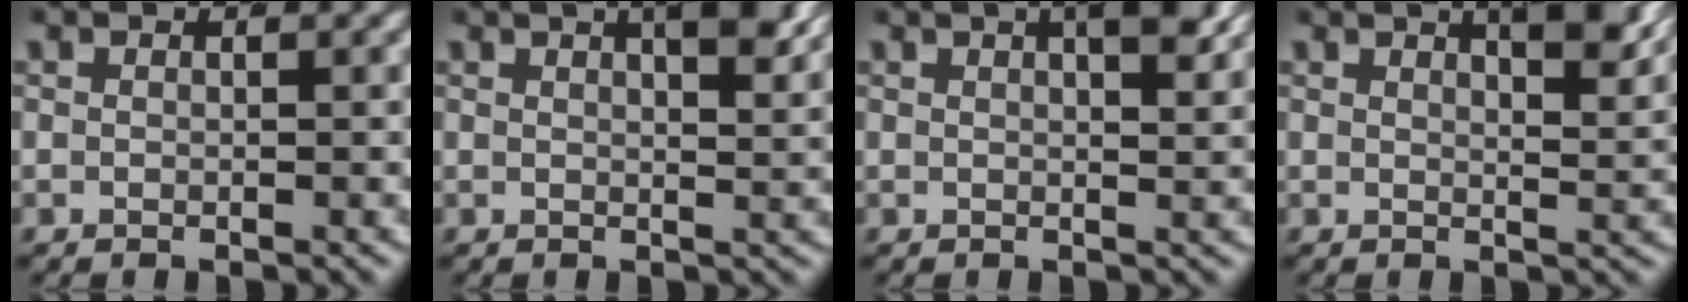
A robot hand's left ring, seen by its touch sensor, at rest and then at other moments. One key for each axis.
{"total": 5.0, "fx": 2.7, "fy": 1.3, "fz": 4.1, "tx": -0.045, "ty": 0.005, "tz": 0.040}
{"total": 4.8, "fx": 2.3, "fy": 1.3, "fz": 4.0, "tx": -0.043, "ty": 0.010, "tz": 0.030}
{"total": 4.7, "fx": 3.0, "fy": 0.6, "fz": 3.5, "tx": -0.041, "ty": -0.004, "tz": 0.049}